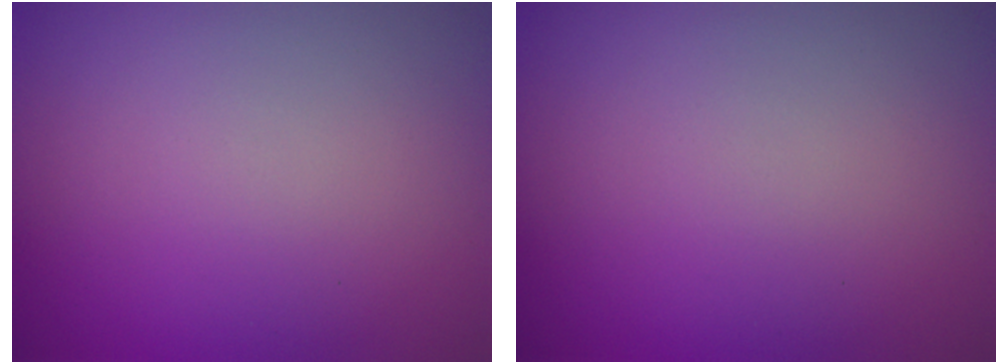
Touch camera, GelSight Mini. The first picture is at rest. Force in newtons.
{"total": 0.0}